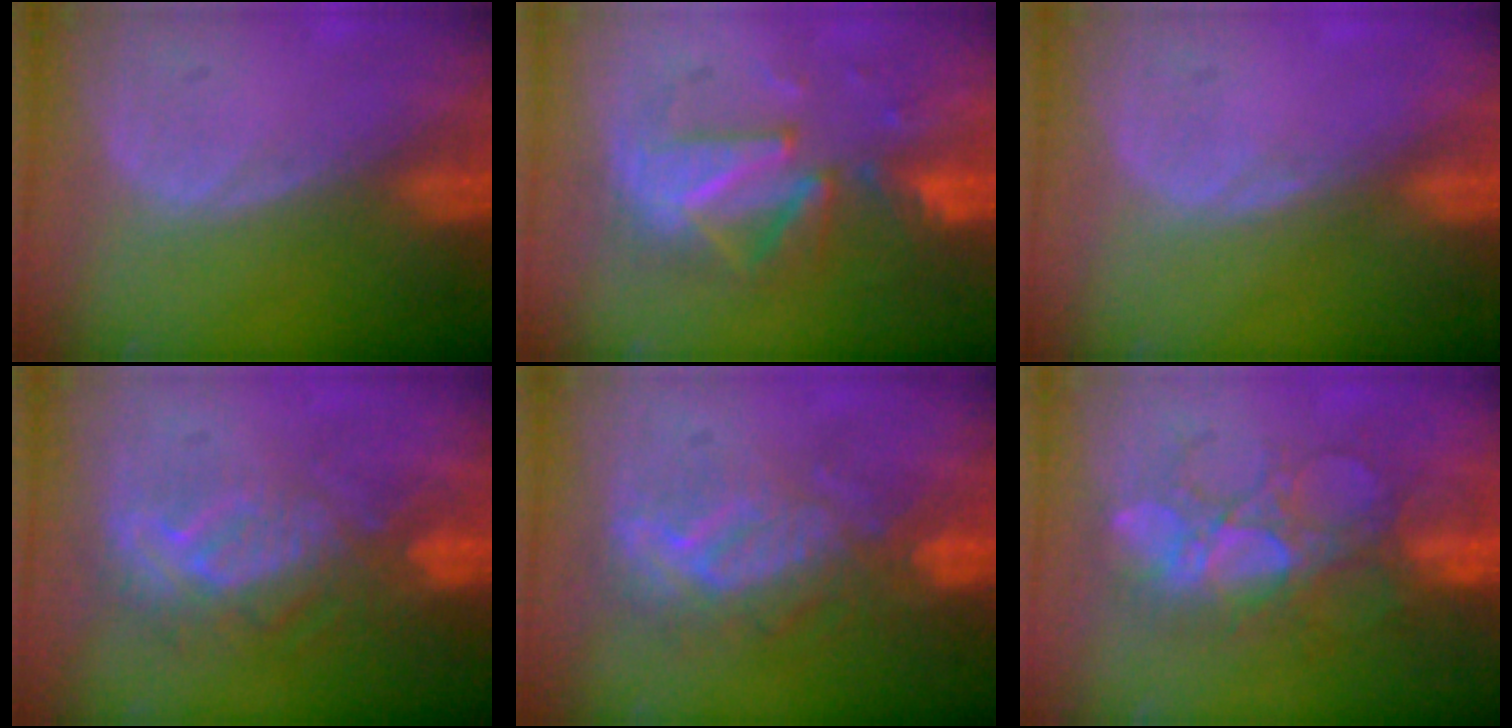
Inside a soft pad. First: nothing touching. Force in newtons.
{"total": 8.4, "press": 8.4, "slide": 0.9}
{"total": 0.5, "press": 0.5, "slide": 0.2}
{"total": 9.5, "press": 8.3, "slide": 4.6}
{"total": 9.2, "press": 8.6, "slide": 3.3}
{"total": 8.9, "press": 8.7, "slide": 1.6}